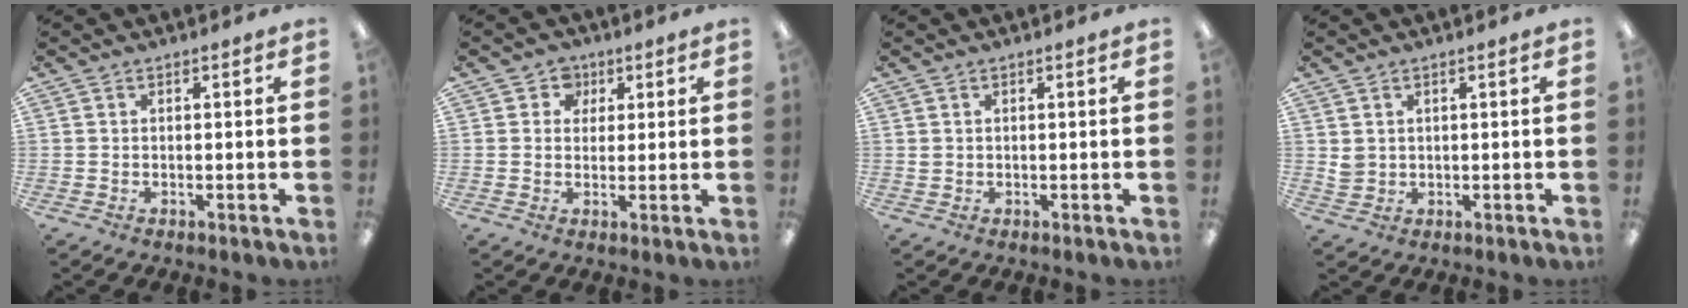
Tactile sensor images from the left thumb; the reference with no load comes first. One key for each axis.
{"total": 4.2, "fx": 1.6, "fy": 3.8, "fz": 0.5, "tx": -0.010, "ty": -0.001, "tz": 0.025}
{"total": 0.6, "fx": 0.2, "fy": 0.5, "fz": 0.1, "tx": -0.004, "ty": 0.000, "tz": 0.004}
{"total": 2.2, "fx": 0.9, "fy": 1.9, "fz": 0.6, "tx": -0.007, "ty": -0.005, "tz": 0.017}